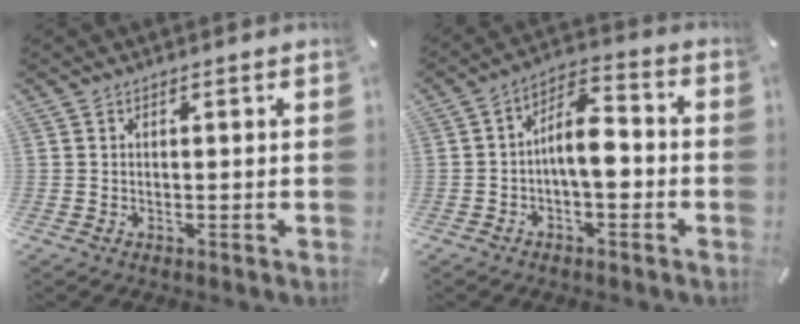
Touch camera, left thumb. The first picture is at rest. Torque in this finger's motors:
{"motor_torque": [0.02, 1.26, 0.17, -0.01, 0.11]}